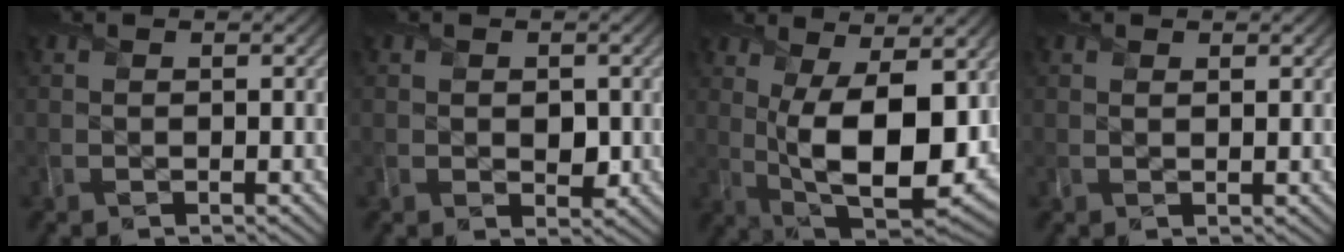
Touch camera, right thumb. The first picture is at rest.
{"total": 2.0, "force": [0.0, 1.6, 1.2], "torque": [-0.024, -0.011, -0.002]}
{"total": 13.8, "force": [1.2, 6.7, 12.0], "torque": [-0.217, -0.019, 0.029]}
{"total": 1.0, "force": [0.8, 0.3, 0.5], "torque": [-0.015, -0.002, 0.014]}